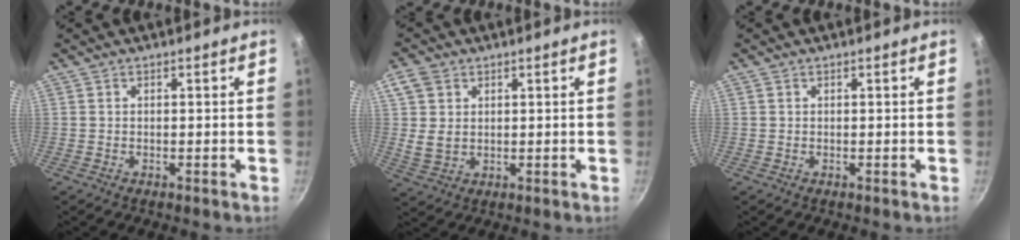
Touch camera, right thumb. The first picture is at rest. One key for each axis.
{"total": 6.2, "fx": 1.7, "fy": 4.9, "fz": 3.4, "tx": -0.054, "ty": -0.010, "tz": 0.033}
{"total": 0.0}